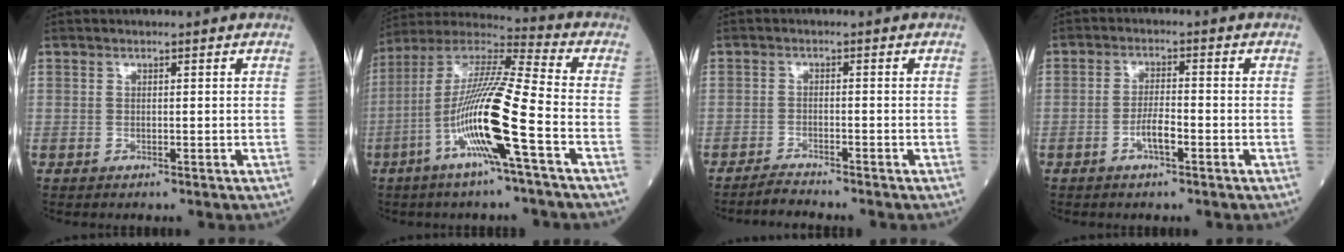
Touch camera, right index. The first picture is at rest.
{"total": 16.4, "force": [-5.4, -0.2, 15.5], "torque": [-0.310, -0.003, -0.111]}
{"total": 2.3, "force": [-2.2, -0.5, 0.2], "torque": [-0.008, -0.010, -0.043]}
{"total": 3.4, "force": [-1.5, 0.8, 3.0], "torque": [-0.053, 0.003, -0.029]}